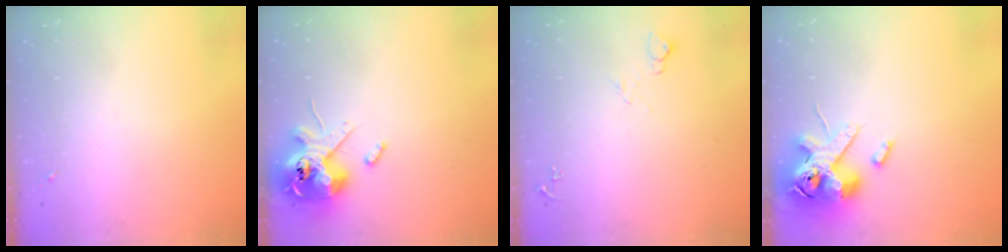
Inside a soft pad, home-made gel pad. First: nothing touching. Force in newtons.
{"total": 13.8, "press": 13.6, "slide": 2.2}
{"total": 6.7, "press": 6.7, "slide": 0.8}
{"total": 15.3, "press": 15.1, "slide": 2.6}